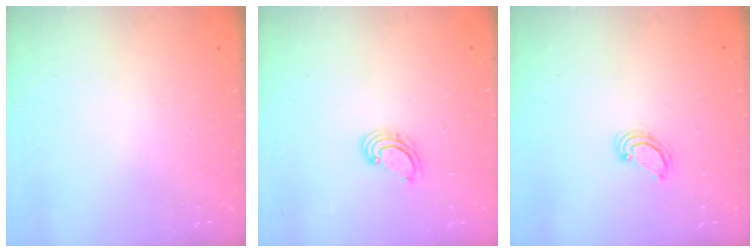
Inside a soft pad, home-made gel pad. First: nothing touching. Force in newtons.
{"total": 2.6, "press": 2.6, "slide": 0.2}
{"total": 2.3, "press": 2.3, "slide": 0.3}